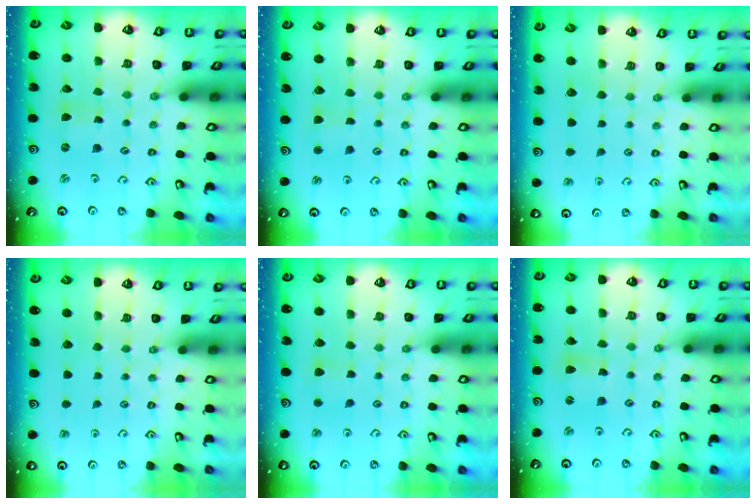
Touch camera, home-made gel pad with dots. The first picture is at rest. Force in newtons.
{"total": 2.3, "press": 2.3, "slide": 0.2}
{"total": 0.0}
{"total": 0.0}
{"total": 2.5, "press": 2.4, "slide": 0.5}
{"total": 2.5, "press": 2.5, "slide": 0.3}